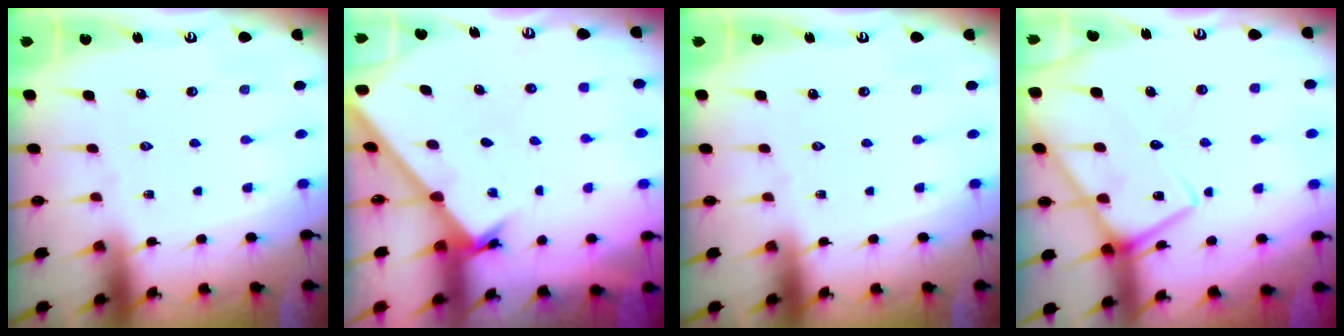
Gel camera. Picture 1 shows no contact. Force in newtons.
{"total": 1.6, "press": 1.6, "slide": 0.1}
{"total": 0.0}
{"total": 13.4, "press": 13.3, "slide": 1.2}